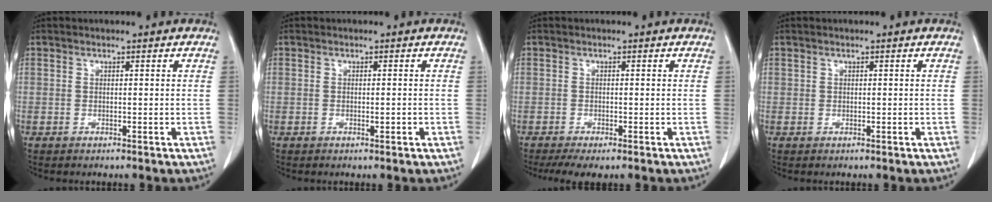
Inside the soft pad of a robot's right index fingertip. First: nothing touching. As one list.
[{"total": 0.8, "force": [-0.3, 0.1, 0.7], "torque": [-0.017, 0.000, -0.001]}, {"total": 3.1, "force": [-2.2, 0.9, 2.1], "torque": [-0.040, -0.010, -0.037]}, {"total": 0.0}]